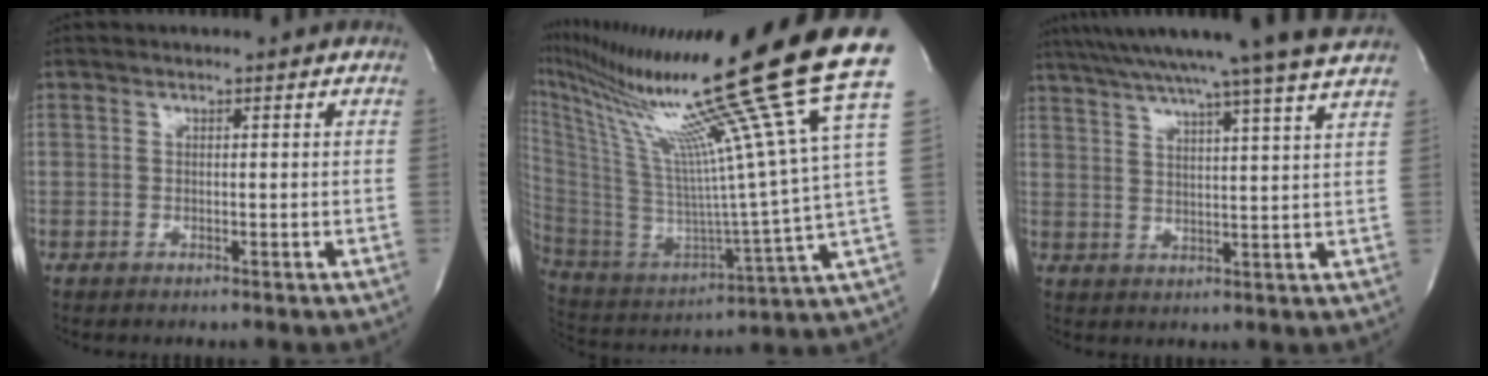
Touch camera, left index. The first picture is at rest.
{"total": 30.1, "force": [22.4, -3.9, 19.6], "torque": [-0.356, -0.070, 0.357]}
{"total": 20.7, "force": [17.8, -1.9, 10.4], "torque": [-0.182, -0.009, 0.244]}